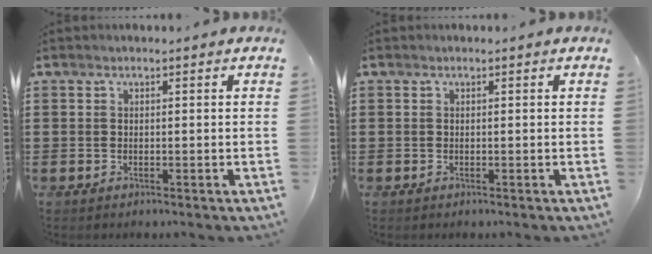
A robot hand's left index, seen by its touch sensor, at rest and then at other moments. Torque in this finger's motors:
{"motor_torque": [-0.02, -0.02, -0.01, -0.01]}